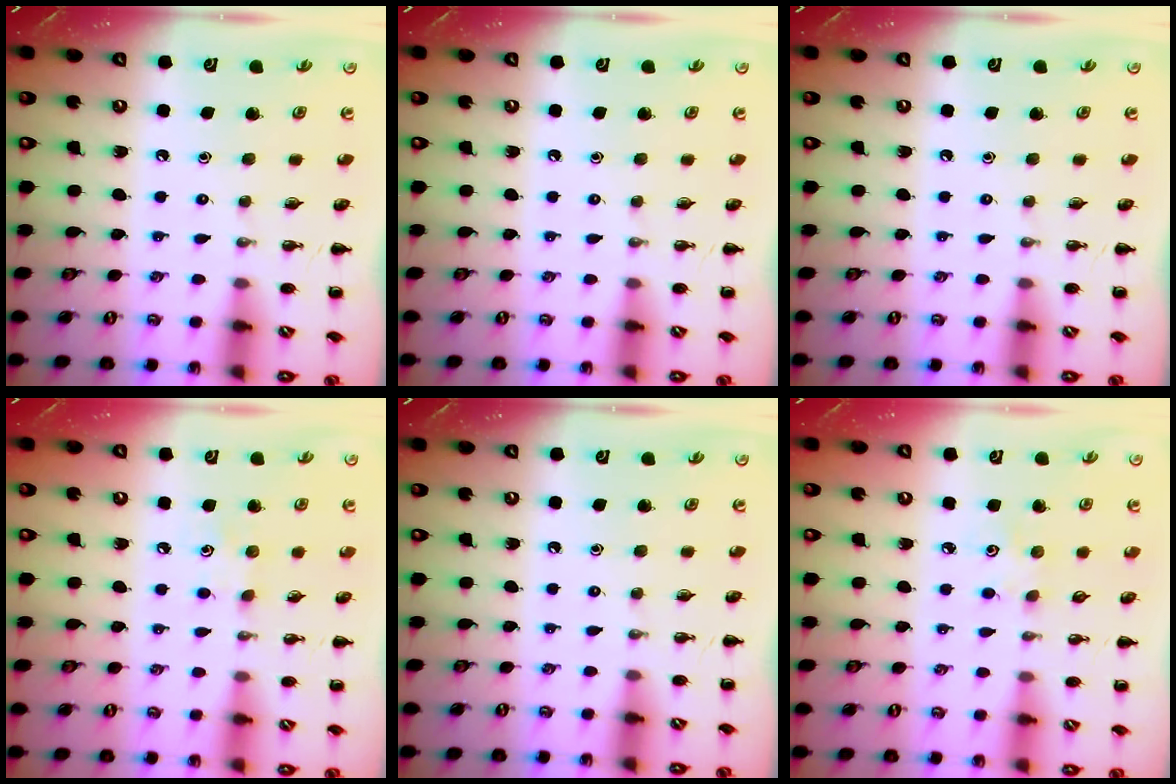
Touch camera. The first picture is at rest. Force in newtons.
{"total": 0.0}
{"total": 0.0}
{"total": 4.9, "press": 4.7, "slide": 1.3}
{"total": 0.0}
{"total": 2.9, "press": 2.8, "slide": 0.8}